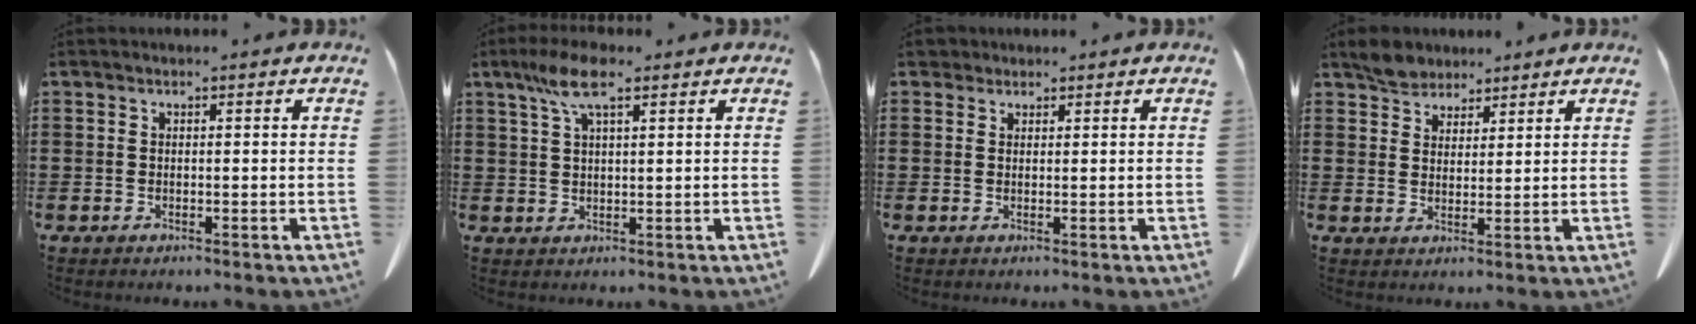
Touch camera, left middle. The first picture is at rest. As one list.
[{"total": 6.5, "force": [3.6, 1.6, 5.2], "torque": [-0.110, 0.007, 0.063]}, {"total": 1.7, "force": [1.4, 0.9, 0.3], "torque": [-0.012, 0.005, 0.029]}, {"total": 4.0, "force": [3.5, 1.9, 0.6], "torque": [-0.025, 0.005, 0.069]}]